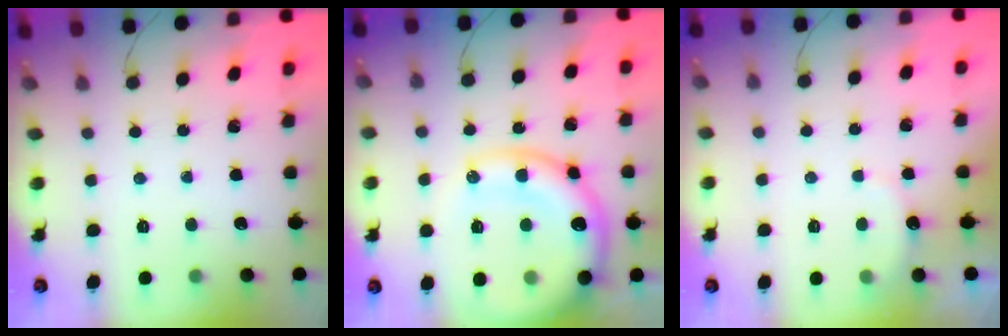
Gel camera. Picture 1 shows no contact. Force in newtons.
{"total": 21.6, "press": 21.1, "slide": 4.6}
{"total": 3.5, "press": 3.4, "slide": 0.9}